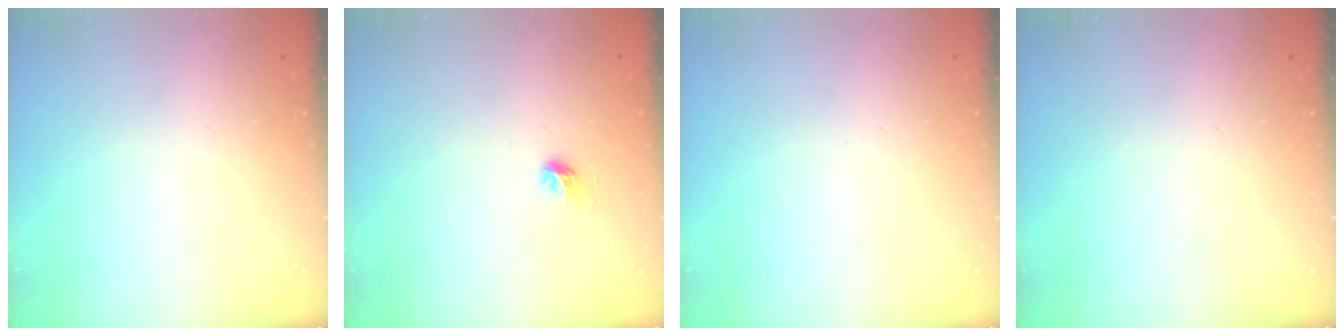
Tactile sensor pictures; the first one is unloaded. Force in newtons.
{"total": 4.2, "press": 3.9, "slide": 1.4}
{"total": 0.0}
{"total": 0.0}